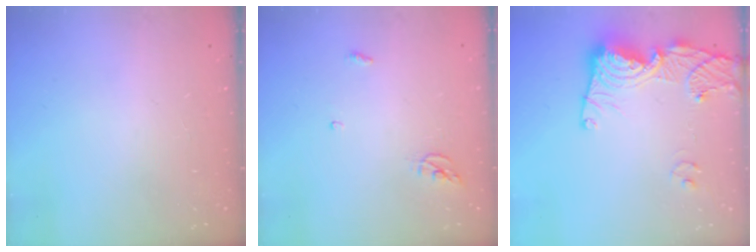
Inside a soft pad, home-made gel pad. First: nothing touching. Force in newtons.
{"total": 3.6, "press": 3.6, "slide": 0.3}
{"total": 14.9, "press": 14.8, "slide": 1.7}